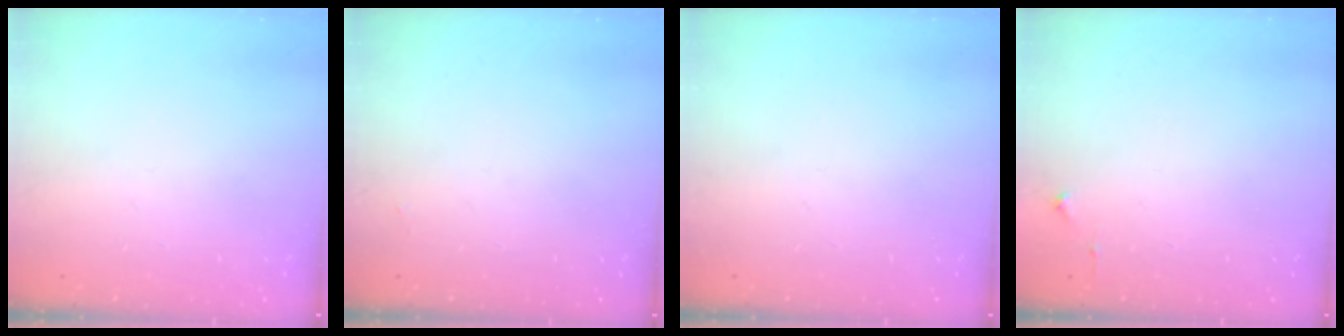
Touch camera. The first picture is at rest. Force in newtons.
{"total": 1.9, "press": 1.9, "slide": 0.3}
{"total": 0.0}
{"total": 2.7, "press": 2.6, "slide": 0.4}